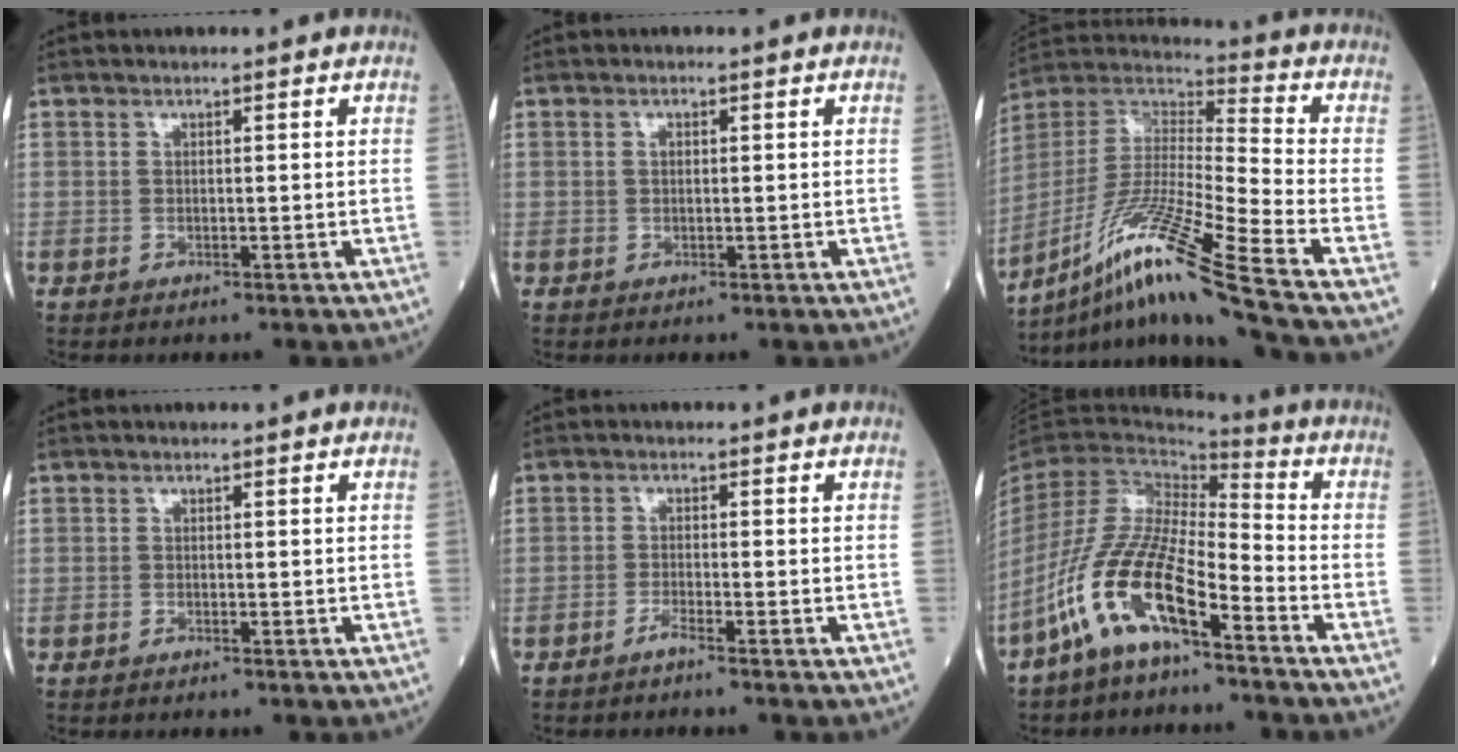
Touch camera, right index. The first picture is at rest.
{"total": 0.7, "force": [0.2, 0.4, 0.6], "torque": [-0.014, 0.001, 0.002]}
{"total": 19.9, "force": [-12.6, -1.5, 15.4], "torque": [-0.327, -0.025, -0.237]}
{"total": 0.0}
{"total": 1.5, "force": [-1.3, -0.4, 0.7], "torque": [-0.015, 0.001, -0.027]}
{"total": 13.2, "force": [-7.9, 2.8, 10.1], "torque": [-0.219, -0.007, -0.156]}